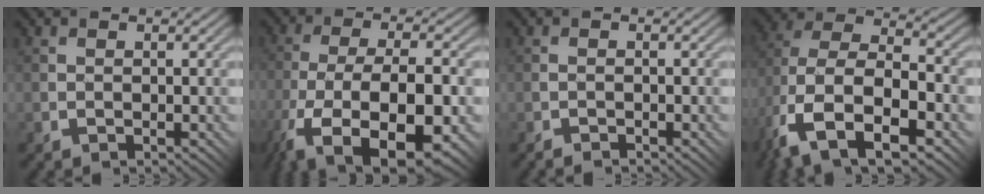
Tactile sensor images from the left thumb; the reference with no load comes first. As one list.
[{"total": 15.9, "force": [-8.8, 6.2, 11.7], "torque": [-0.224, -0.021, -0.141]}, {"total": 0.9, "force": [-0.9, -0.1, 0.0], "torque": [-0.002, 0.005, -0.020]}, {"total": 14.1, "force": [-6.7, 7.5, 9.9], "torque": [-0.223, -0.019, -0.124]}]